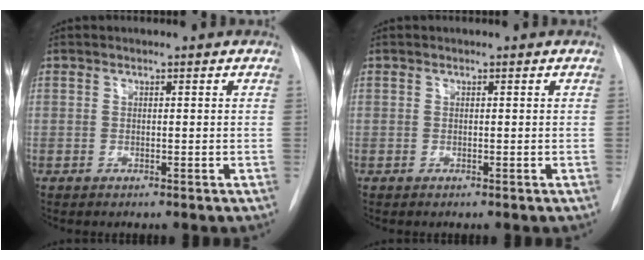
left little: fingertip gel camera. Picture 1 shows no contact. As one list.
[{"total": 0.0}]